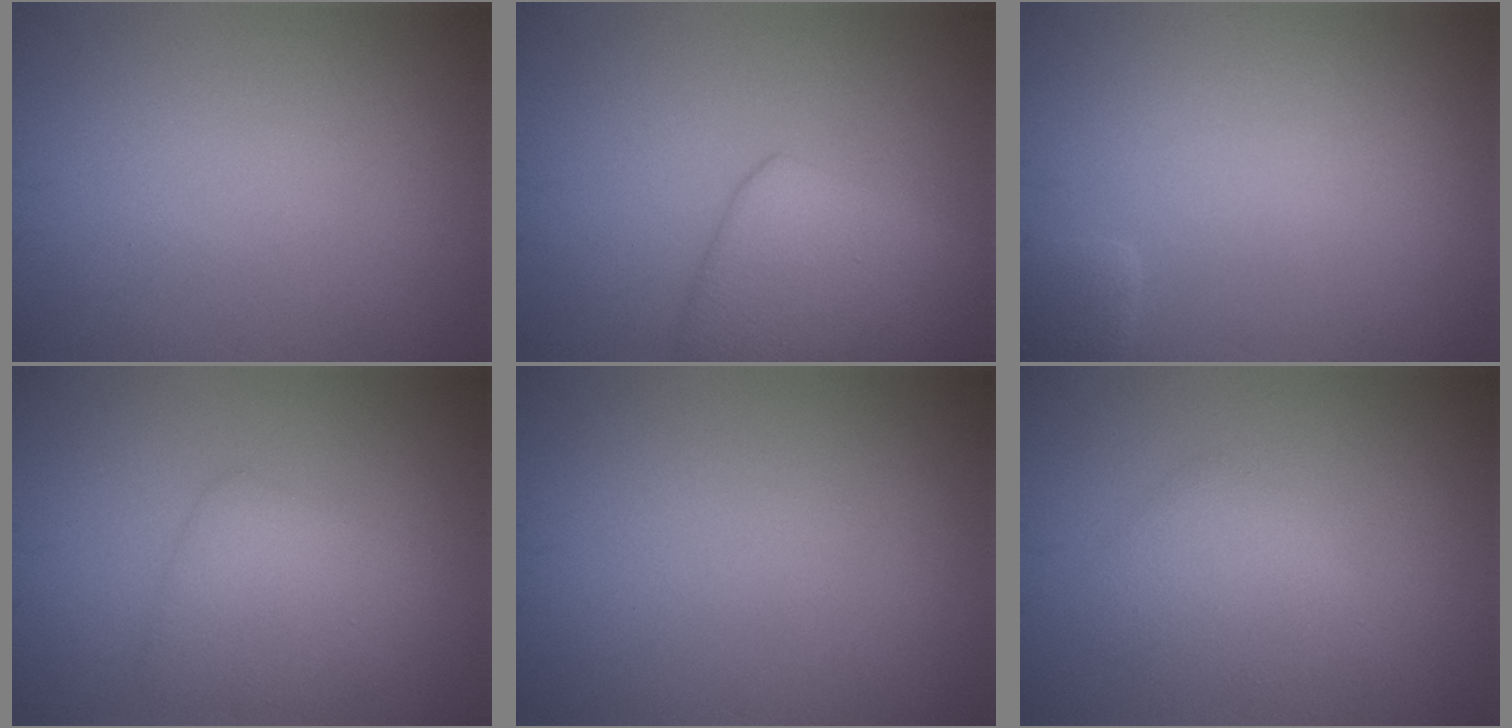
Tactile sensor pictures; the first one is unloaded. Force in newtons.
{"total": 6.5, "press": 6.5, "slide": 0.3}
{"total": 1.1, "press": 1.1, "slide": 0.2}
{"total": 3.6, "press": 3.6, "slide": 0.1}
{"total": 0.0}
{"total": 2.7, "press": 2.7, "slide": 0.0}